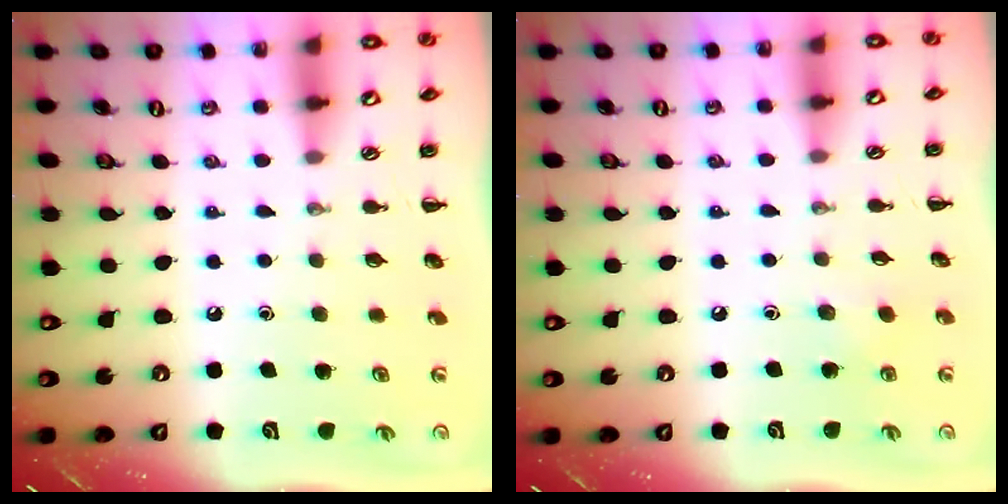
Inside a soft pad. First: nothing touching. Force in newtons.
{"total": 3.5, "press": 3.3, "slide": 1.1}